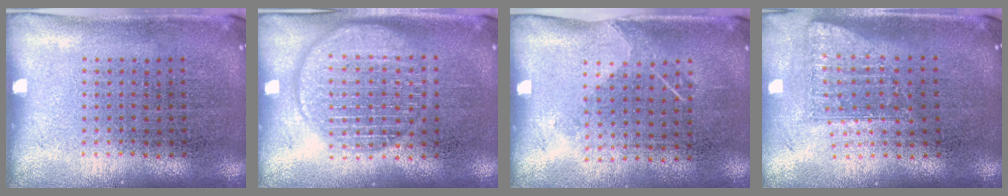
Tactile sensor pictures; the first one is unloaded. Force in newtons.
{"total": 2.8, "press": 2.8, "slide": 0.4}
{"total": 1.2, "press": 0.9, "slide": 0.8}
{"total": 1.6, "press": 1.2, "slide": 1.1}